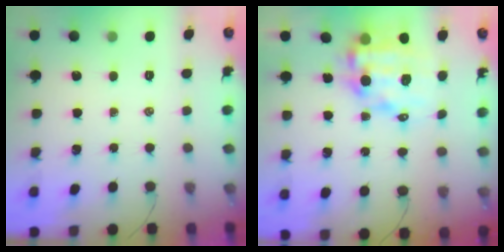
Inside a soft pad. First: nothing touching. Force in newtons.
{"total": 11.9, "press": 11.5, "slide": 3.2}